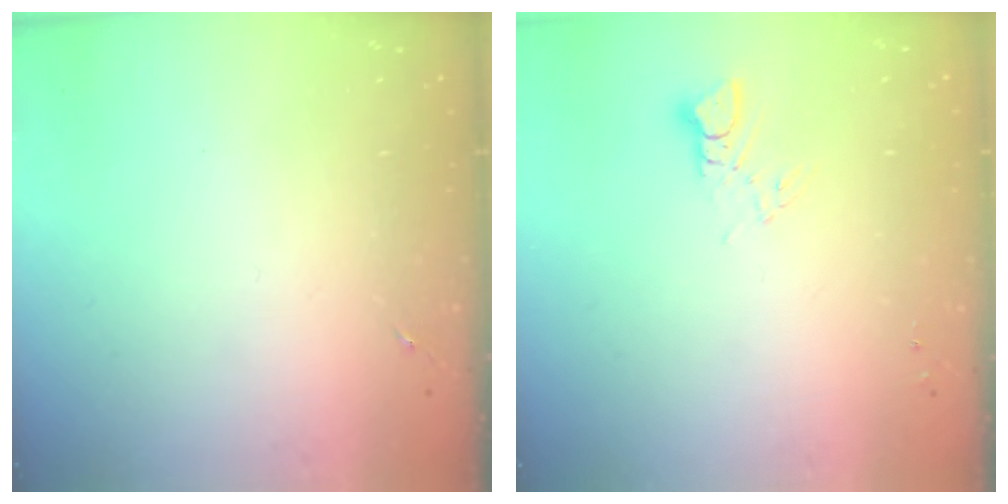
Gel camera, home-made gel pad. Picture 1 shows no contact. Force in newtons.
{"total": 3.0, "press": 3.0, "slide": 0.3}